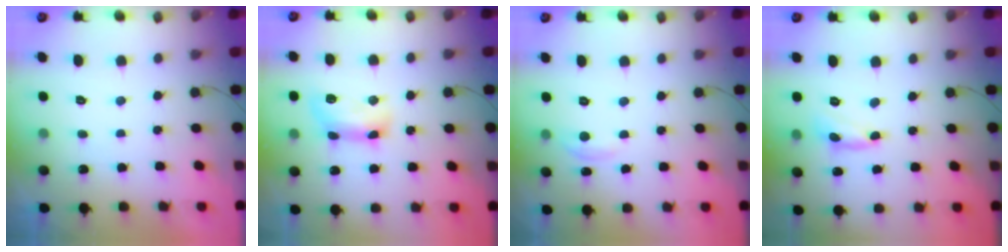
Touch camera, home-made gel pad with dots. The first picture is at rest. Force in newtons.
{"total": 9.5, "press": 9.5, "slide": 0.6}
{"total": 3.3, "press": 3.3, "slide": 0.5}
{"total": 3.3, "press": 3.2, "slide": 0.2}